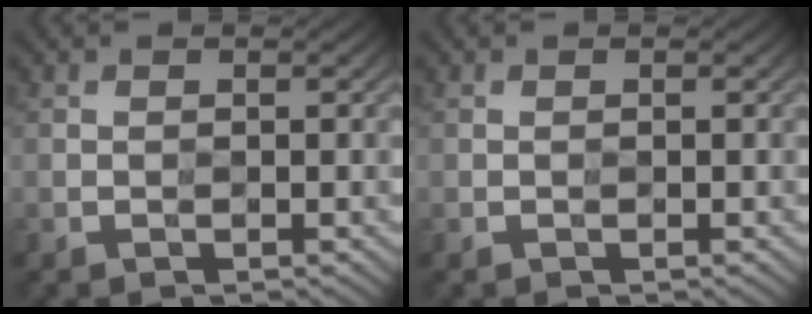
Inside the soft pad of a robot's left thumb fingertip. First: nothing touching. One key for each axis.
{"total": 0.0}